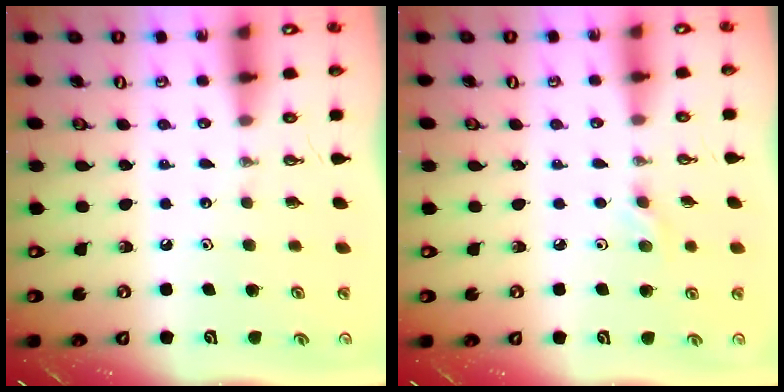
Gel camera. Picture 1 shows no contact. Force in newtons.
{"total": 3.9, "press": 3.8, "slide": 0.6}